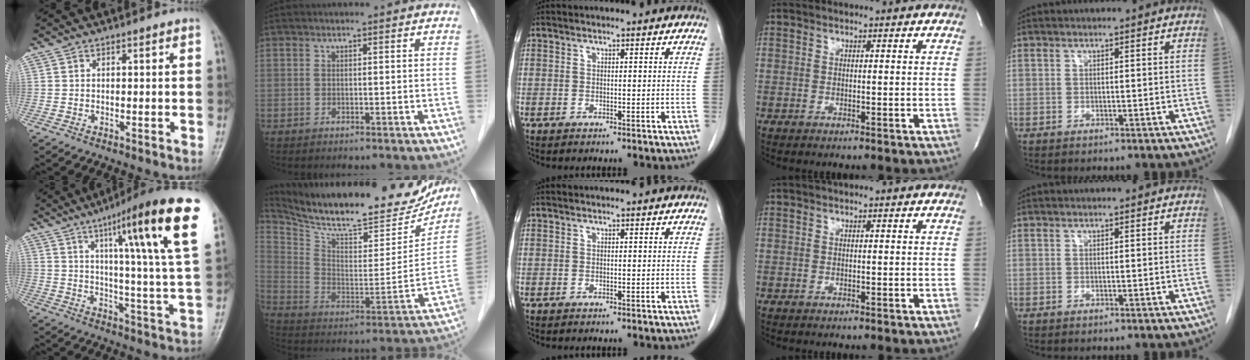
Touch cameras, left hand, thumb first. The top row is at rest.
{"thumb": {"total": 22.2, "force": [10.6, 2.0, 19.5], "torque": [-0.261, -0.028, 0.150]}, "index": {"total": 26.5, "force": [23.5, 5.6, 10.8], "torque": [-0.182, -0.047, 0.338]}}